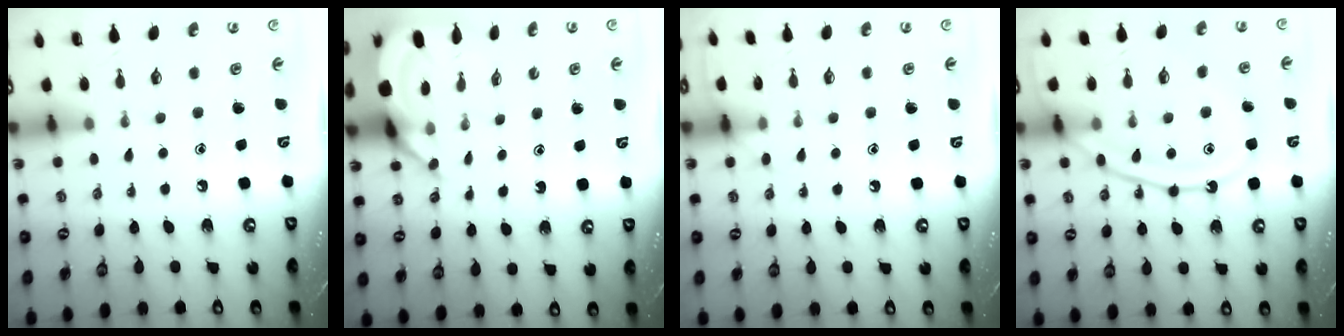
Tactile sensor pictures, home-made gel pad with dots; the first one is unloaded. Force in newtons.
{"total": 5.4, "press": 5.4, "slide": 0.5}
{"total": 5.0, "press": 5.0, "slide": 0.6}
{"total": 14.5, "press": 14.4, "slide": 1.4}